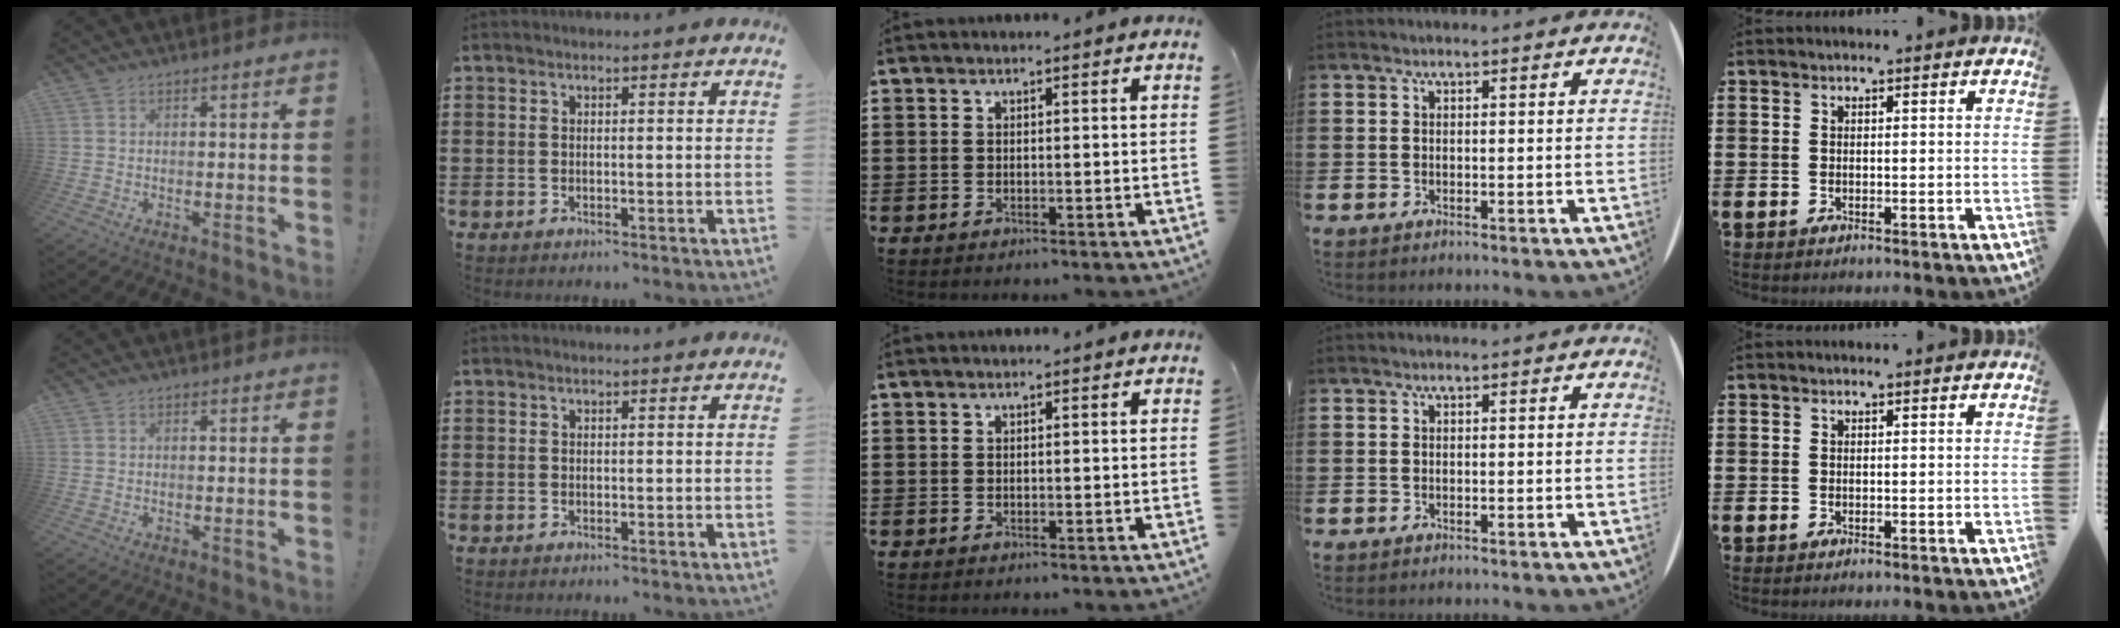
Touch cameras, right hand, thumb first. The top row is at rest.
{}